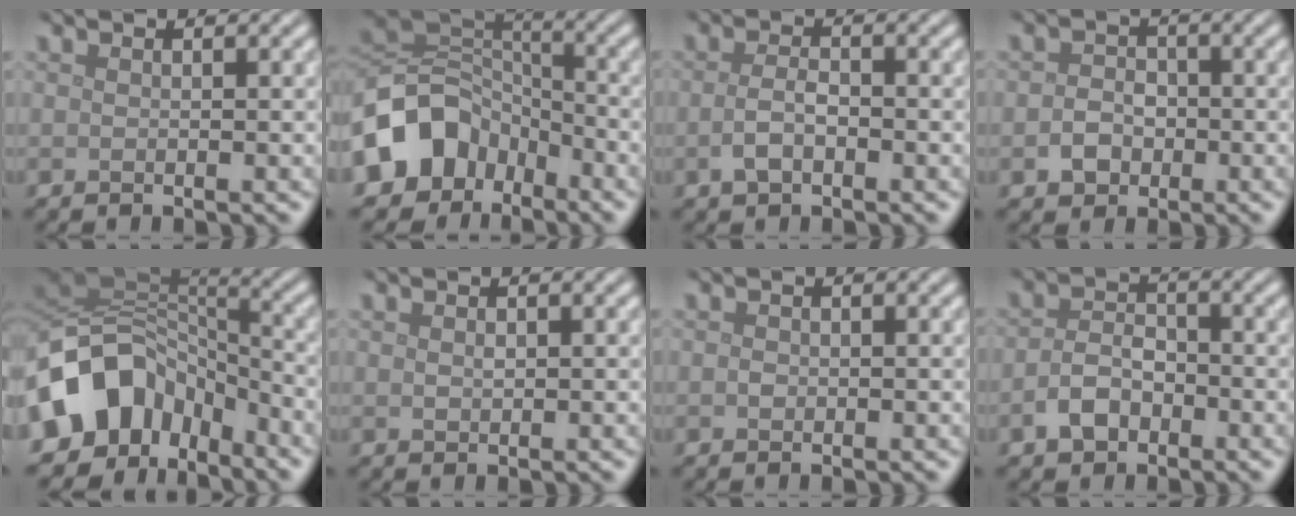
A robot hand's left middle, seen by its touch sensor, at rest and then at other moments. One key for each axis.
{"total": 9.2, "fx": -4.7, "fy": 6.8, "fz": 3.8, "tx": -0.067, "ty": 0.001, "tz": -0.104}
{"total": 2.3, "fx": -0.9, "fy": 1.2, "fz": 1.7, "tx": -0.039, "ty": -0.001, "tz": -0.019}
{"total": 2.5, "fx": -1.0, "fy": 2.0, "fz": 1.0, "tx": -0.013, "ty": 0.001, "tz": -0.022}
{"total": 11.7, "fx": -5.5, "fy": 8.4, "fz": 5.9, "tx": -0.113, "ty": 0.009, "tz": -0.110}
{"total": 0.8, "fx": 0.1, "fy": 0.6, "fz": 0.5, "tx": -0.011, "ty": -0.002, "tz": 0.003}
{"total": 0.6, "fx": -0.1, "fy": 0.6, "fz": 0.2, "tx": -0.004, "ty": -0.003, "tz": -0.005}
{"total": 3.1, "fx": -1.6, "fy": 2.1, "fz": 1.7, "tx": -0.031, "ty": 0.005, "tz": -0.035}